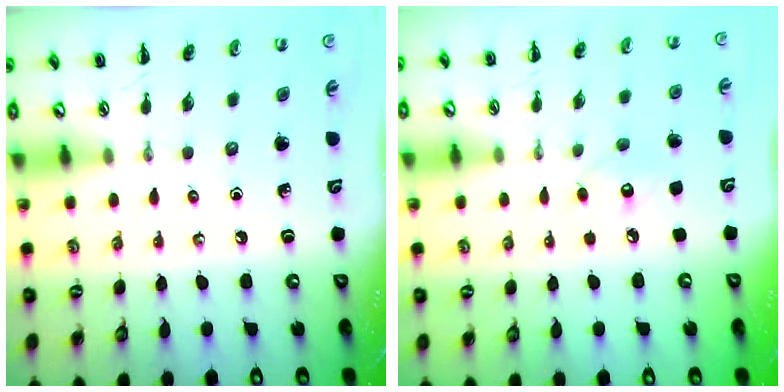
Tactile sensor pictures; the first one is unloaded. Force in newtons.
{"total": 6.3, "press": 6.2, "slide": 1.1}